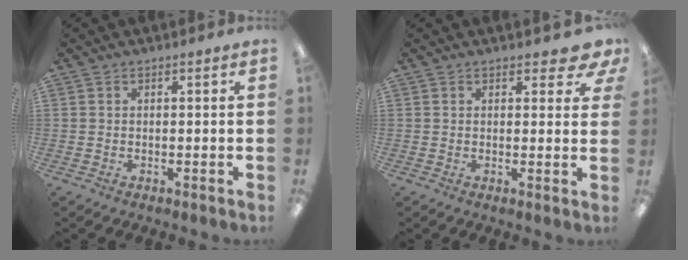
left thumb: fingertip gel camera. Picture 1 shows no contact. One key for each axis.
{"total": 3.7, "fx": 2.5, "fy": 1.9, "fz": 2.0, "tx": -0.012, "ty": -0.010, "tz": 0.040}